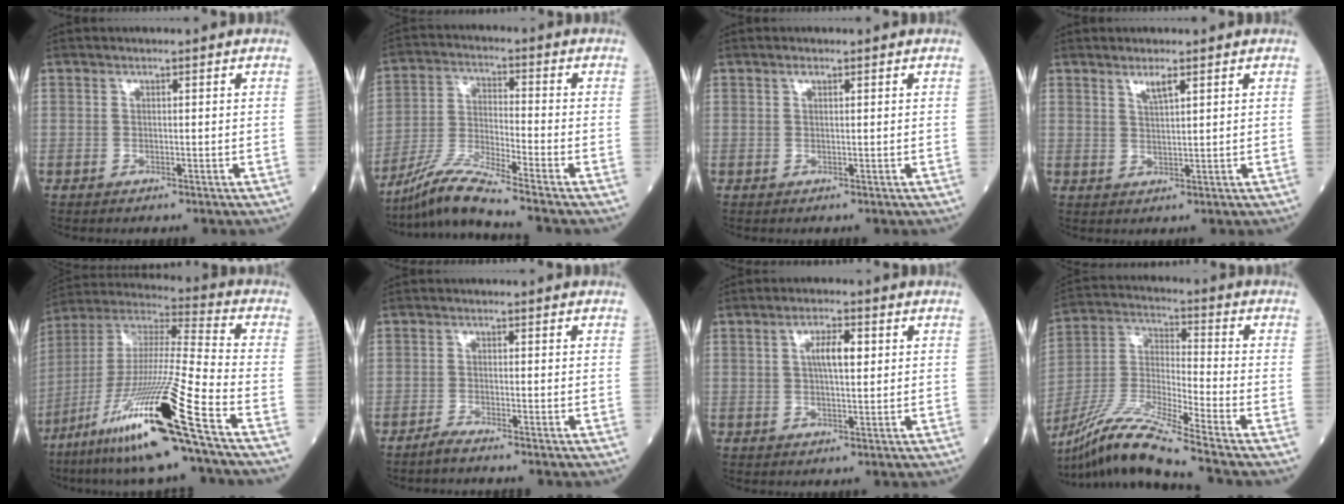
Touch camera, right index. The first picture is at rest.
{"total": 8.6, "force": [-7.6, -1.8, 3.6], "torque": [-0.083, -0.024, -0.147]}
{"total": 0.6, "force": [0.3, 0.2, 0.4], "torque": [-0.009, 0.001, 0.005]}
{"total": 2.4, "force": [1.6, 0.2, 1.8], "torque": [-0.039, 0.000, 0.031]}
{"total": 22.8, "force": [-12.4, -1.0, 19.1], "torque": [-0.389, -0.047, -0.238]}
{"total": 1.9, "force": [-1.7, -0.5, 0.6], "torque": [-0.021, -0.005, -0.038]}
{"total": 4.5, "force": [1.0, 1.3, 4.1], "torque": [-0.075, 0.009, 0.017]}
{"total": 14.9, "force": [-12.2, -1.5, 8.4], "torque": [-0.175, -0.017, -0.231]}